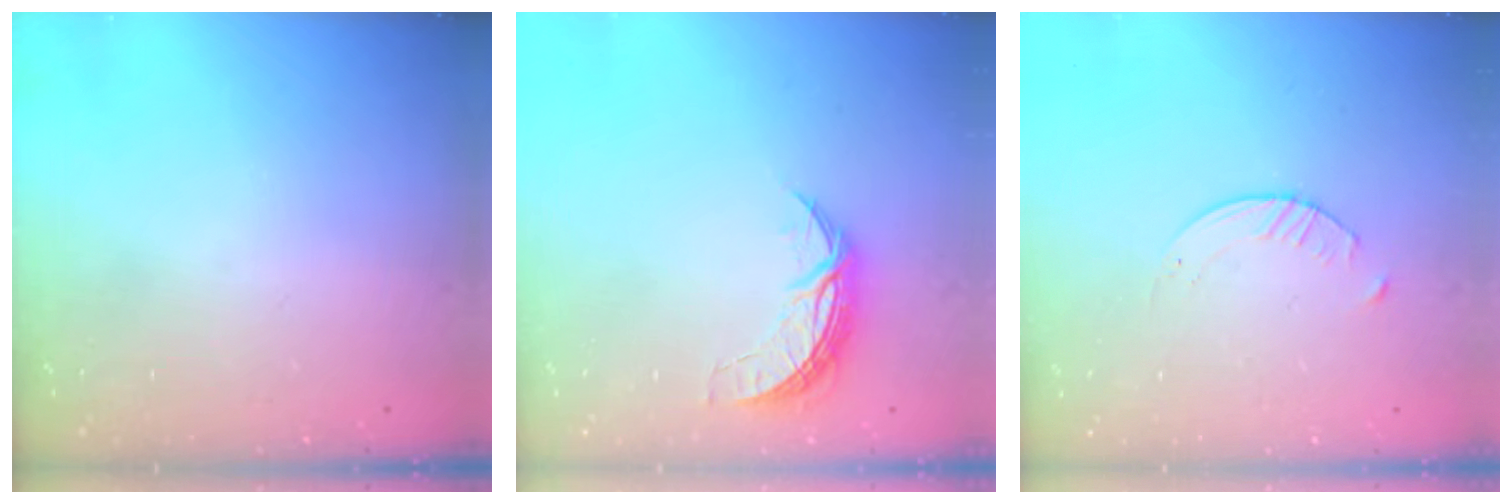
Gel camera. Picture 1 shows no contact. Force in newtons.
{"total": 7.4, "press": 7.4, "slide": 0.5}
{"total": 2.8, "press": 2.7, "slide": 0.3}